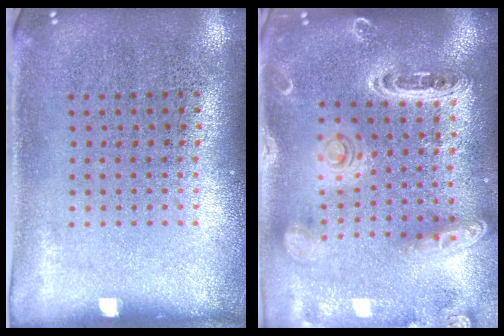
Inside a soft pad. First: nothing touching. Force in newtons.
{"total": 1.9, "press": 1.9, "slide": 0.5}